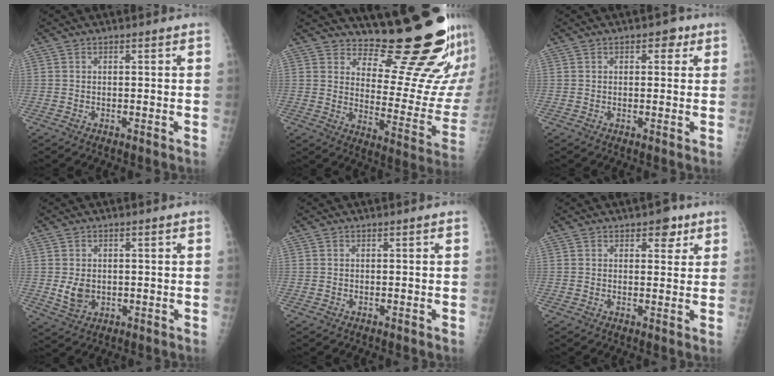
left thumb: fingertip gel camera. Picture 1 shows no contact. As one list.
[{"total": 18.5, "force": [16.8, 3.4, 7.0], "torque": [-0.051, -0.182, 0.219]}, {"total": 2.9, "force": [1.2, 1.9, 1.8], "torque": [-0.004, 0.000, 0.011]}, {"total": 4.4, "force": [-0.1, 3.4, 2.8], "torque": [-0.038, -0.007, 0.008]}, {"total": 0.0}, {"total": 3.9, "force": [2.2, 2.4, 2.2], "torque": [-0.003, -0.008, 0.025]}]